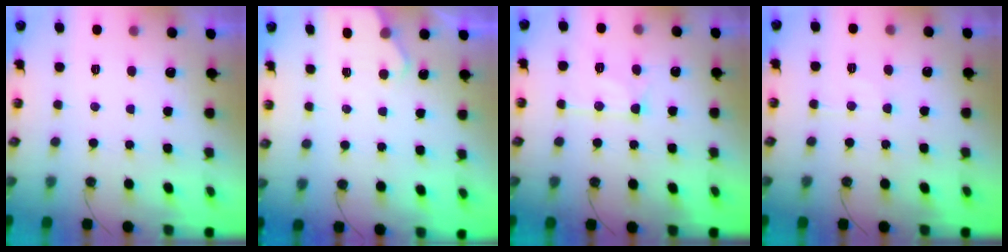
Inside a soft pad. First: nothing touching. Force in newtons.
{"total": 3.2, "press": 3.2, "slide": 0.5}
{"total": 12.8, "press": 12.8, "slide": 0.8}
{"total": 6.8, "press": 6.8, "slide": 0.7}